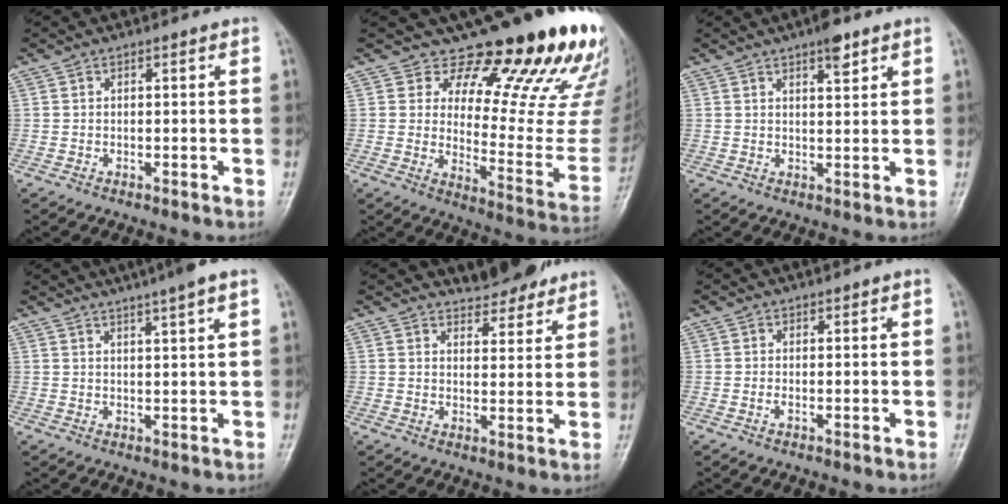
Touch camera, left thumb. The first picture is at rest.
{"total": 18.9, "force": [15.4, 5.6, 9.4], "torque": [-0.072, -0.141, 0.194]}
{"total": 4.0, "force": [2.6, 1.2, 2.8], "torque": [-0.034, -0.012, 0.037]}
{"total": 7.2, "force": [5.3, -0.1, 4.9], "torque": [-0.067, 0.005, 0.072]}
{"total": 6.8, "force": [6.2, 2.4, 1.5], "torque": [0.001, -0.043, 0.086]}
{"total": 0.7, "force": [-0.1, 0.3, 0.6], "torque": [-0.009, 0.000, -0.002]}